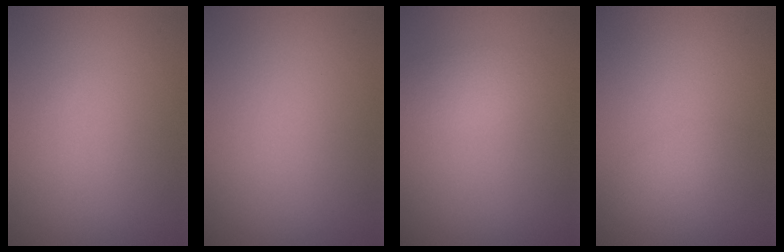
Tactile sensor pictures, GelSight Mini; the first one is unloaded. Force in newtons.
{"total": 0.0}
{"total": 1.6, "press": 1.6, "slide": 0.1}
{"total": 1.0, "press": 1.0, "slide": 0.1}